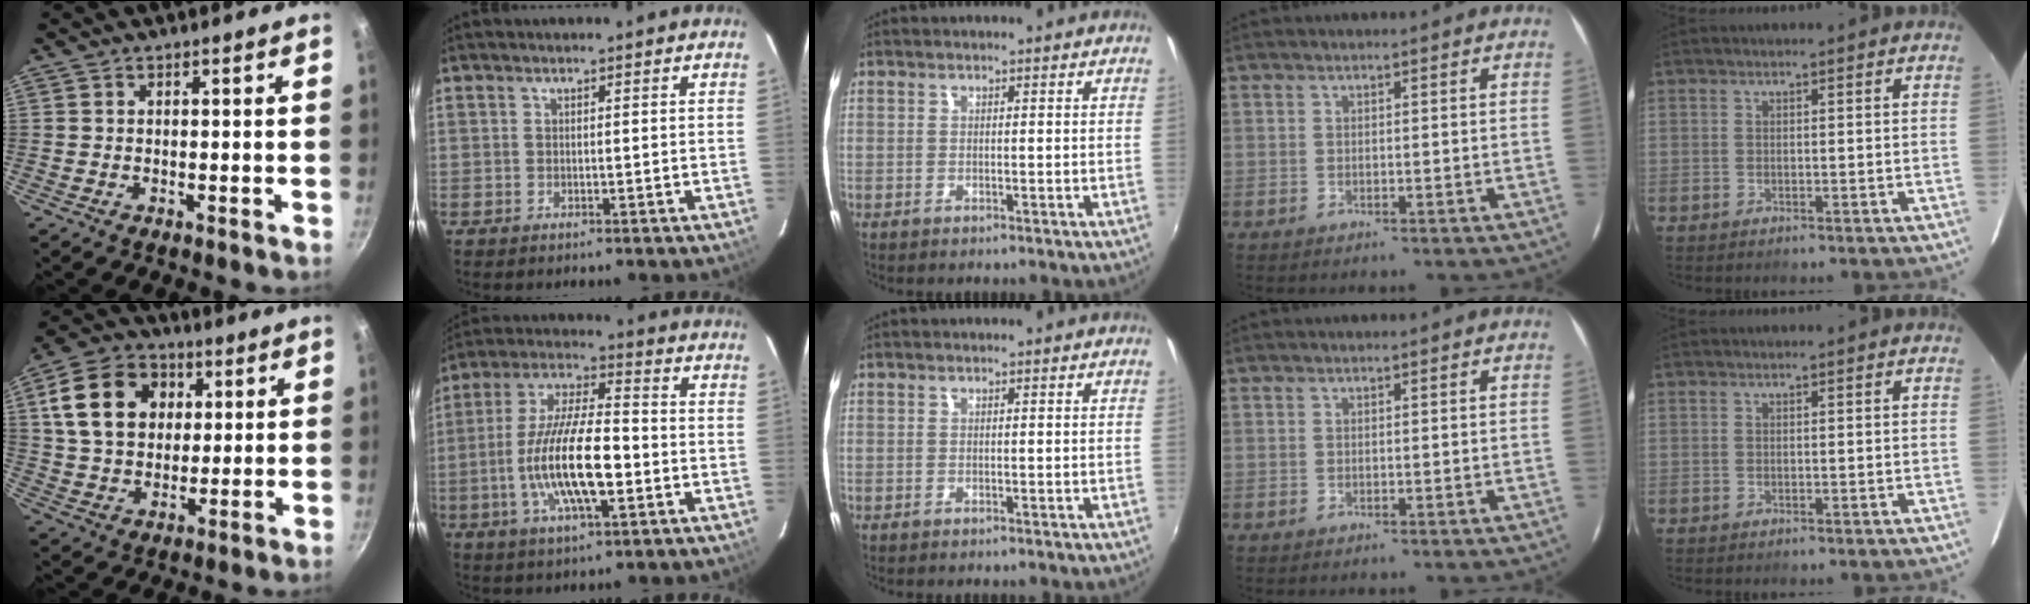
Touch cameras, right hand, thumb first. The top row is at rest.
{"thumb": {"total": 16.4, "force": [4.5, 12.4, 9.8], "torque": [-0.153, 0.005, 0.071]}, "index": {"total": 15.8, "force": [-3.8, 4.3, 14.7], "torque": [-0.289, -0.005, -0.070]}}